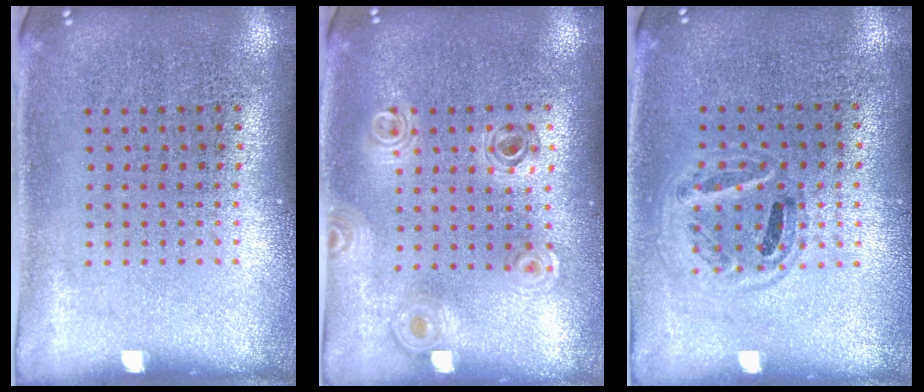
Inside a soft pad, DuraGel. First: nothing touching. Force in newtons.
{"total": 0.9, "press": 0.9, "slide": 0.1}
{"total": 1.0, "press": 0.9, "slide": 0.4}